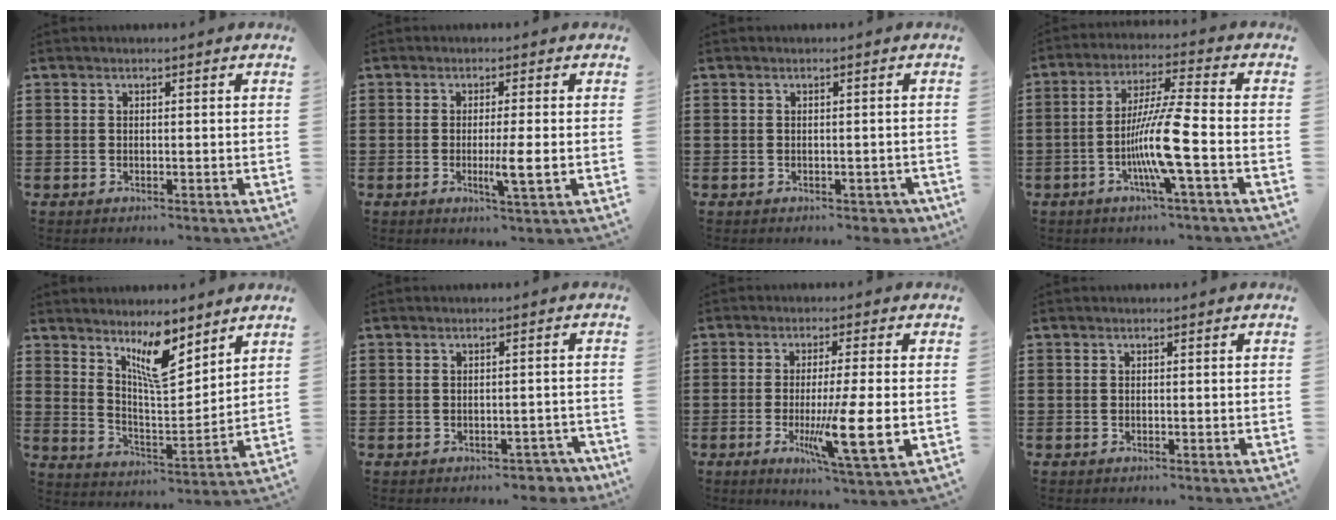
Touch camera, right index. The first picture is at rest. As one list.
[{"total": 4.4, "force": [-0.8, -0.1, 4.3], "torque": [-0.074, -0.011, -0.015]}, {"total": 1.1, "force": [-0.6, 0.7, 0.6], "torque": [-0.012, 0.002, -0.012]}, {"total": 10.0, "force": [-3.4, -0.3, 9.4], "torque": [-0.187, -0.014, -0.070]}, {"total": 8.8, "force": [6.5, 2.3, 5.5], "torque": [-0.100, -0.029, 0.112]}, {"total": 2.1, "force": [-1.8, 0.7, 0.7], "torque": [-0.016, 0.003, -0.038]}, {"total": 10.3, "force": [-2.0, 0.7, 10.1], "torque": [-0.188, -0.023, -0.034]}, {"total": 0.0}]